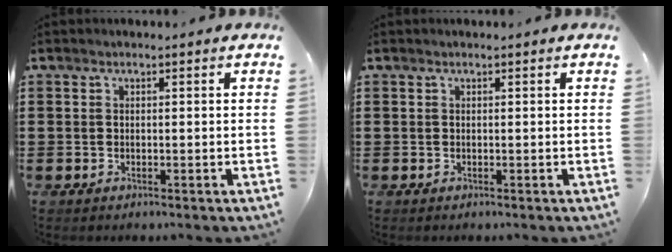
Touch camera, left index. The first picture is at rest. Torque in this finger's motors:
{"motor_torque": [0.02, 0.02, 0.00, 0.00]}